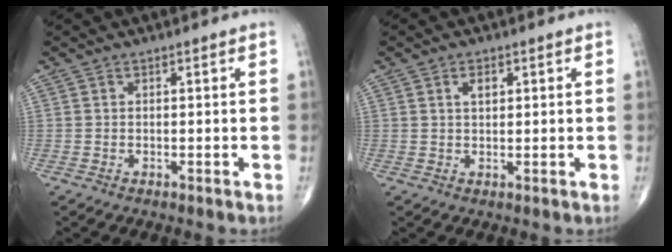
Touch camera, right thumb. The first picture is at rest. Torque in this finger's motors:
{"motor_torque": [0.39, 0.71, 0.42, 0.16, 0.02]}